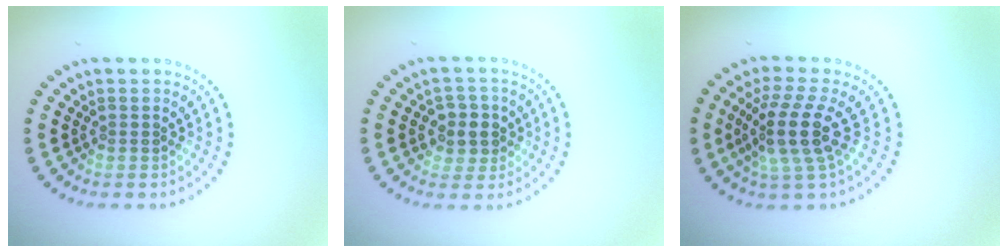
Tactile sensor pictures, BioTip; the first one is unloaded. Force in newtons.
{"total": 2.6, "press": 2.5, "slide": 0.8}
{"total": 4.3, "press": 3.3, "slide": 2.7}